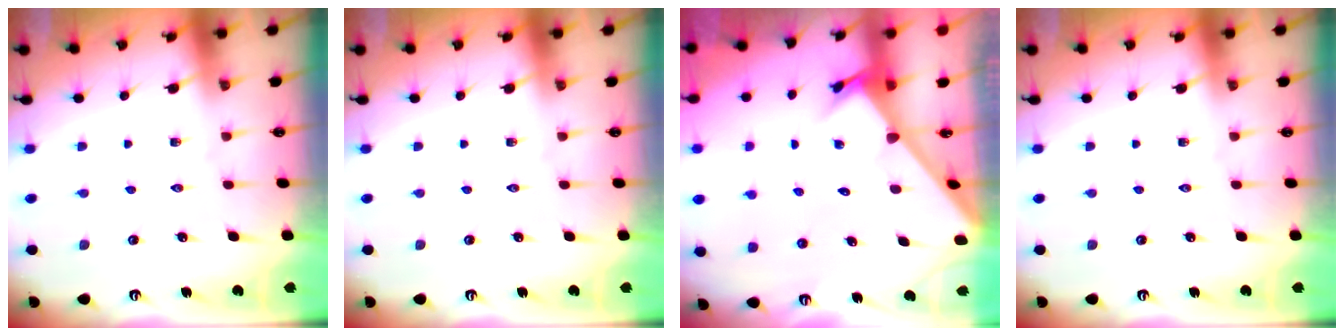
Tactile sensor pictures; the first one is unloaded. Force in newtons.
{"total": 0.0}
{"total": 2.6, "press": 2.6, "slide": 0.3}
{"total": 0.0}